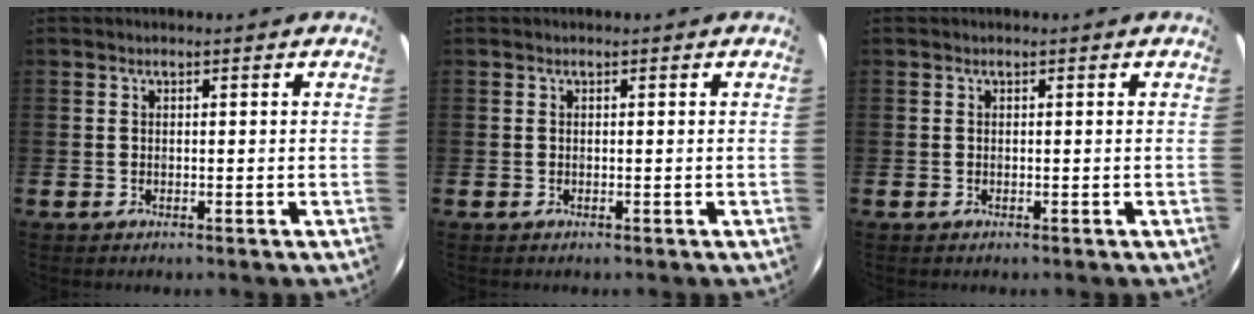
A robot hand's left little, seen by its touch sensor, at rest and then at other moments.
{"total": 0.0}
{"total": 0.0}